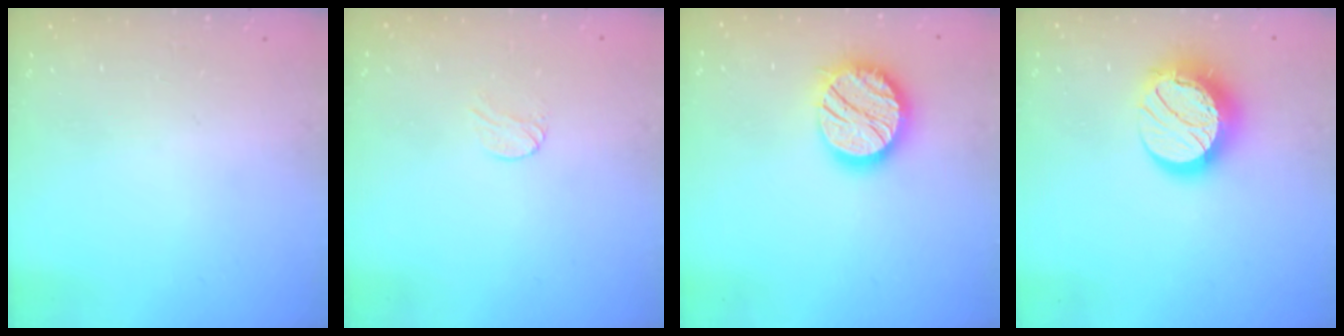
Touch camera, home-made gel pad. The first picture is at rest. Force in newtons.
{"total": 3.6, "press": 3.6, "slide": 0.3}
{"total": 17.1, "press": 17.1, "slide": 1.3}
{"total": 14.6, "press": 14.6, "slide": 1.0}